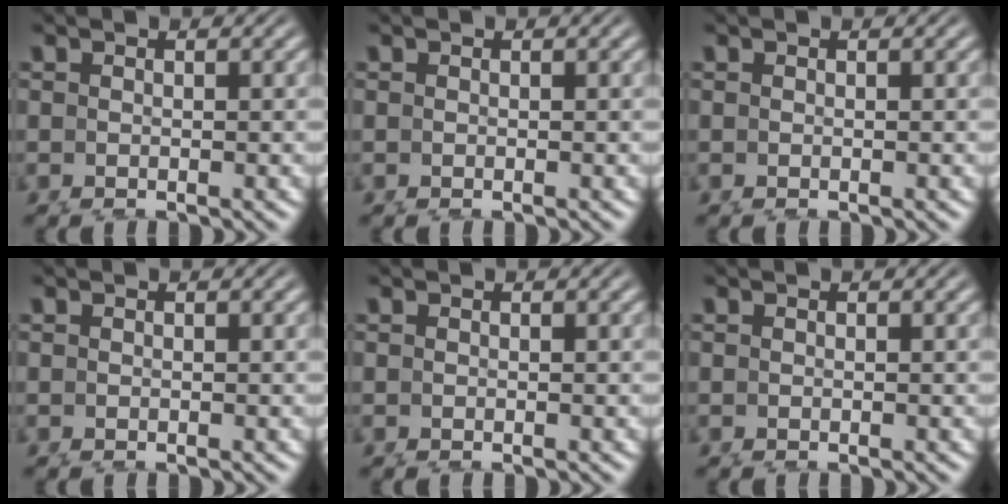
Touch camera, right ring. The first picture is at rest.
{"total": 0.0}
{"total": 0.0}
{"total": 0.0}
{"total": 0.0}
{"total": 0.0}